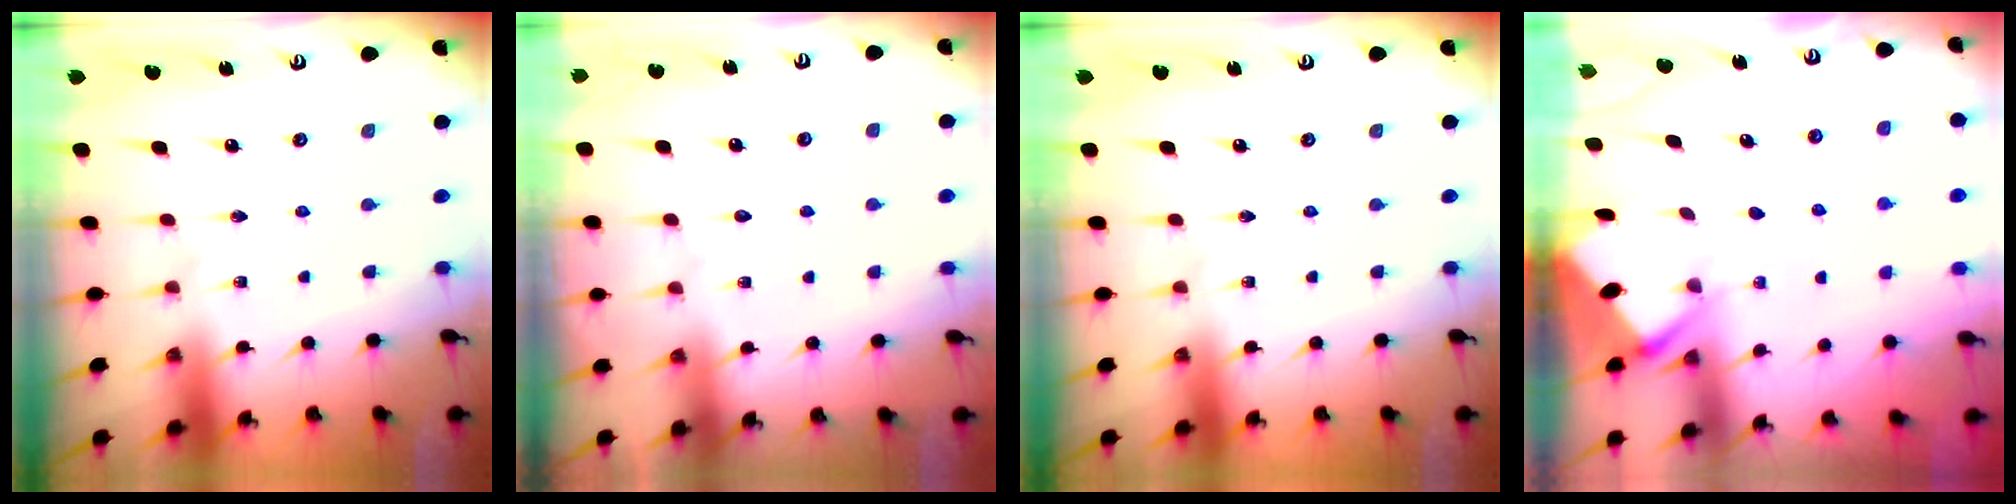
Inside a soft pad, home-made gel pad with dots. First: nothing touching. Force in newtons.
{"total": 0.8, "press": 0.8, "slide": 0.2}
{"total": 0.0}
{"total": 2.6, "press": 2.6, "slide": 0.4}